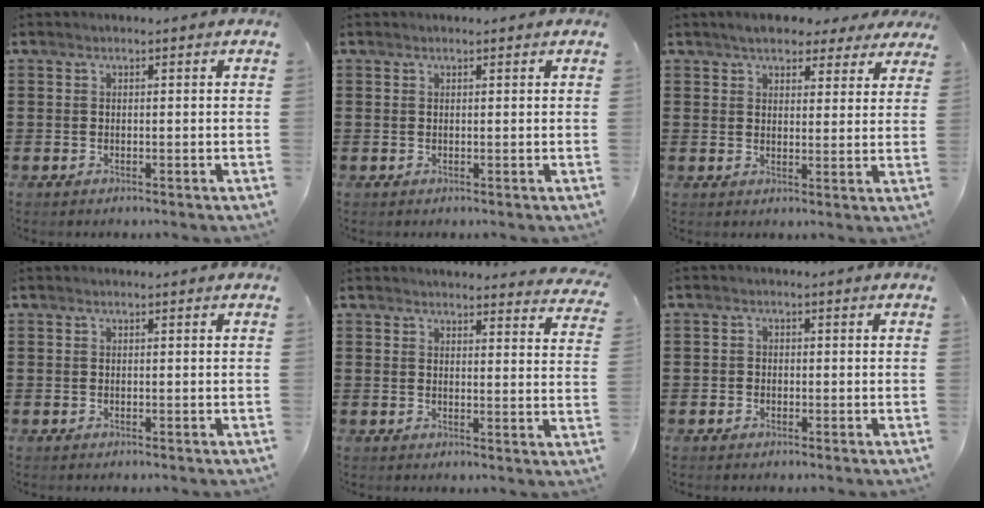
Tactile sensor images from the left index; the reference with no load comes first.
{"total": 0.0}
{"total": 4.9, "force": [4.1, 2.0, 1.6], "torque": [-0.040, -0.001, 0.075]}
{"total": 0.0}
{"total": 2.9, "force": [2.9, 0.1, 0.2], "torque": [-0.008, -0.017, 0.052]}
{"total": 1.1, "force": [-0.7, 0.9, 0.1], "torque": [-0.006, 0.003, -0.016]}